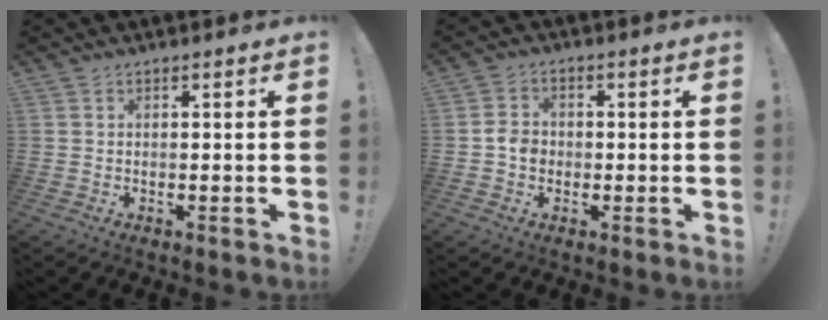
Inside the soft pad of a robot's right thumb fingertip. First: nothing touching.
{"total": 4.9, "force": [-1.3, 4.1, 2.5], "torque": [-0.028, 0.008, -0.023]}